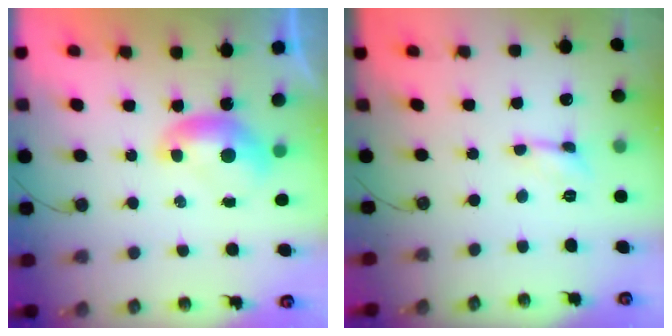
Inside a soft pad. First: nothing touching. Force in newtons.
{"total": 0.0}